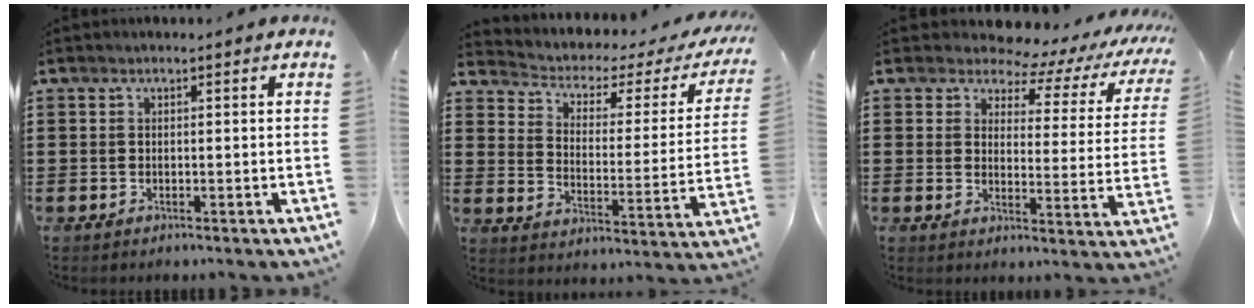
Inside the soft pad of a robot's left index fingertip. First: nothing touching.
{"total": 2.6, "force": [1.4, 1.5, 1.6], "torque": [-0.045, -0.016, 0.013]}
{"total": 4.9, "force": [4.3, 1.6, 1.6], "torque": [-0.043, -0.037, 0.066]}